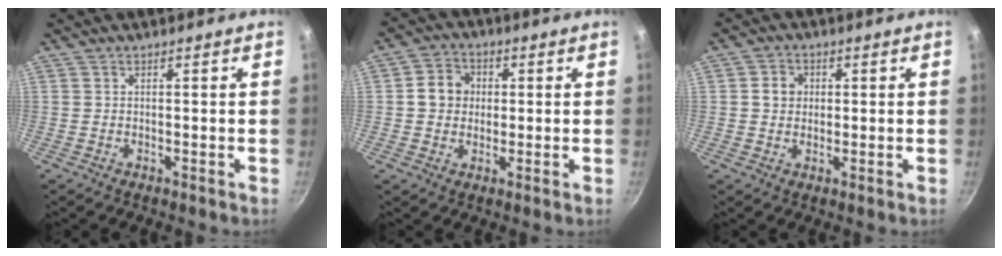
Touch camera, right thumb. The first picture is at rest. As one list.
[{"total": 6.6, "force": [0.6, 5.7, 3.2], "torque": [-0.035, 0.011, 0.004]}, {"total": 3.7, "force": [0.6, 3.3, 1.7], "torque": [-0.014, 0.006, 0.008]}]